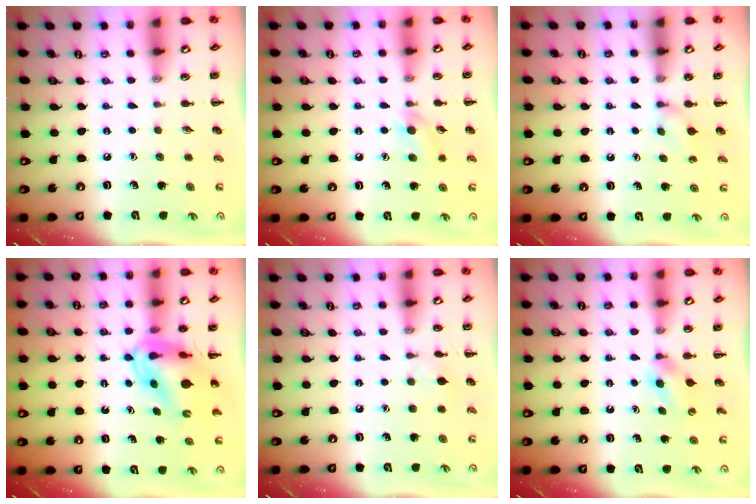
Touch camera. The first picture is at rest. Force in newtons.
{"total": 5.1, "press": 4.7, "slide": 2.0}
{"total": 3.3, "press": 3.0, "slide": 1.3}
{"total": 9.0, "press": 8.5, "slide": 2.9}
{"total": 5.0, "press": 4.7, "slide": 1.6}
{"total": 3.0, "press": 2.7, "slide": 1.3}